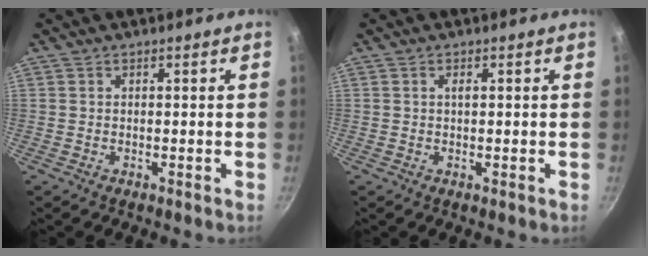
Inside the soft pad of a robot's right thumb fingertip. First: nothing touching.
{"total": 1.1, "force": [0.2, 0.2, 1.0], "torque": [-0.018, 0.000, 0.001]}